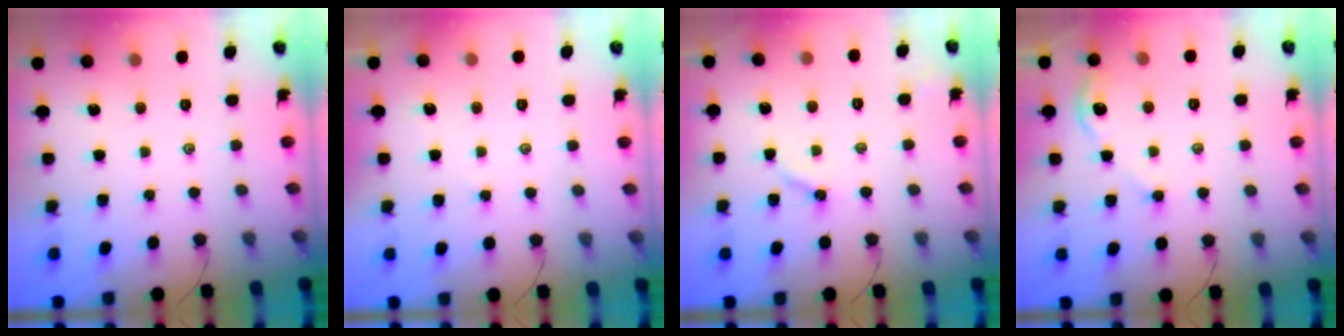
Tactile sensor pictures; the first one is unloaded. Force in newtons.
{"total": 1.7, "press": 1.6, "slide": 0.4}
{"total": 2.6, "press": 2.6, "slide": 0.4}
{"total": 3.6, "press": 3.6, "slide": 0.4}